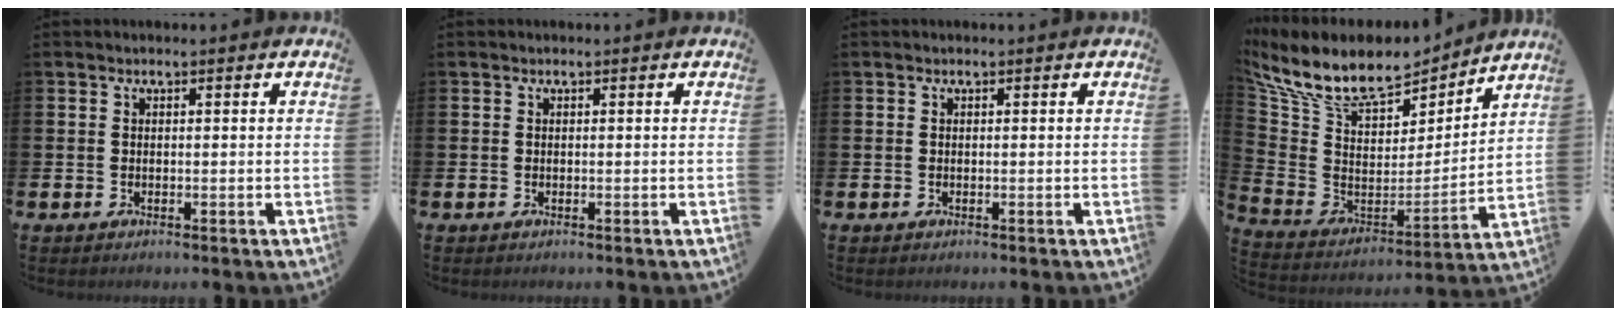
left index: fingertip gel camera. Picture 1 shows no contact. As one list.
[{"total": 0.0}, {"total": 0.0}, {"total": 11.5, "force": [9.4, 4.6, 4.8], "torque": [-0.136, -0.056, 0.170]}]